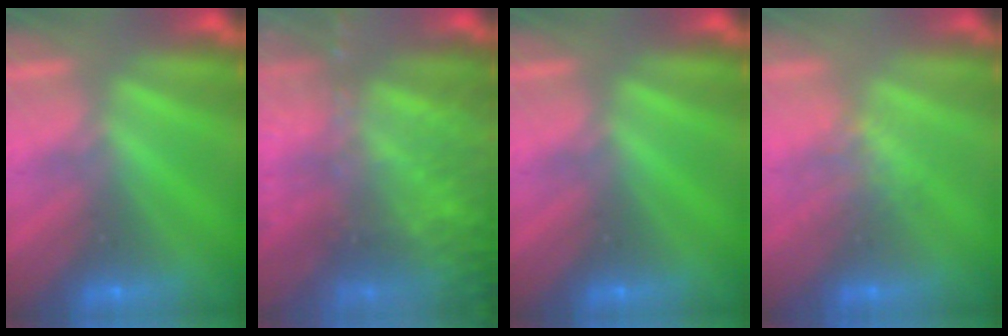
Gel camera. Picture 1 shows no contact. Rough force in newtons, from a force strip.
{"total": 8.1}
{"total": 0.0}
{"total": 1.1}